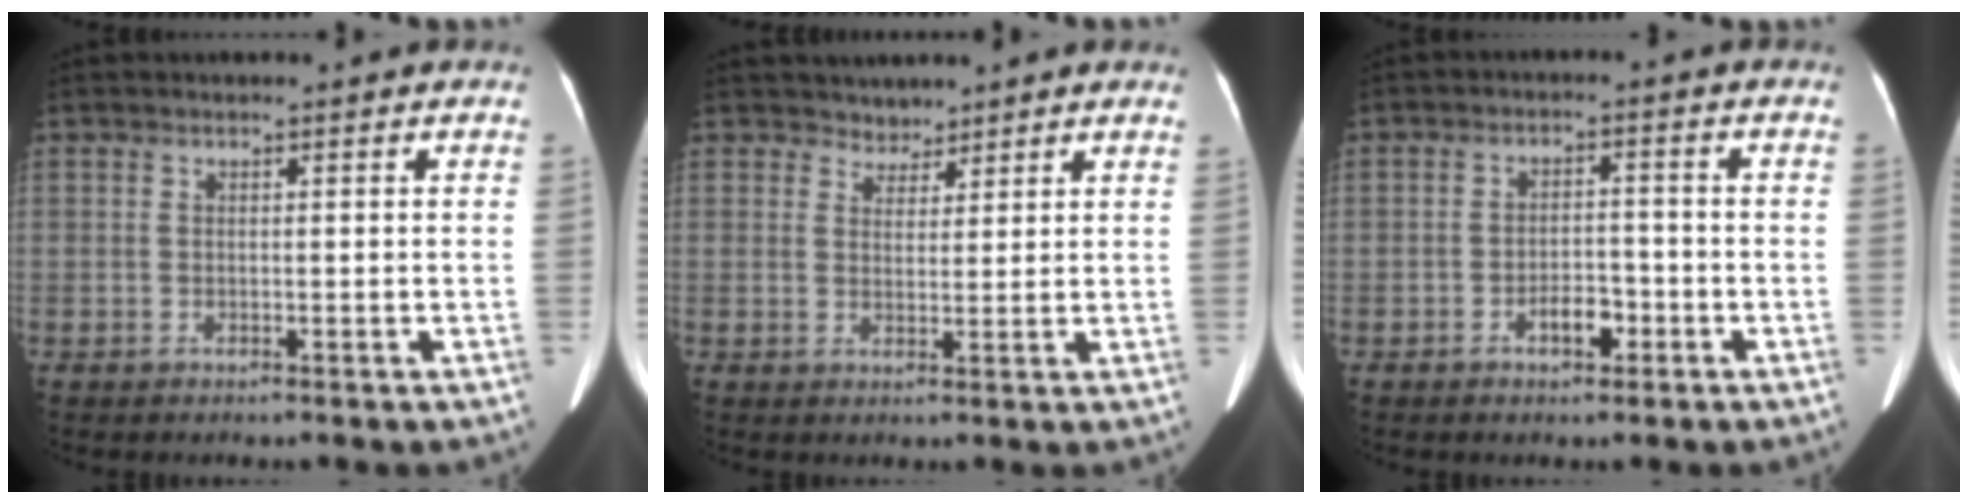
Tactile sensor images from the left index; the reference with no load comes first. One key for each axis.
{"total": 2.3, "fx": 2.0, "fy": 1.1, "fz": -0.4, "tx": 0.009, "ty": 0.001, "tz": 0.028}
{"total": 3.8, "fx": -2.0, "fy": 1.9, "fz": 2.6, "tx": -0.045, "ty": 0.006, "tz": -0.030}